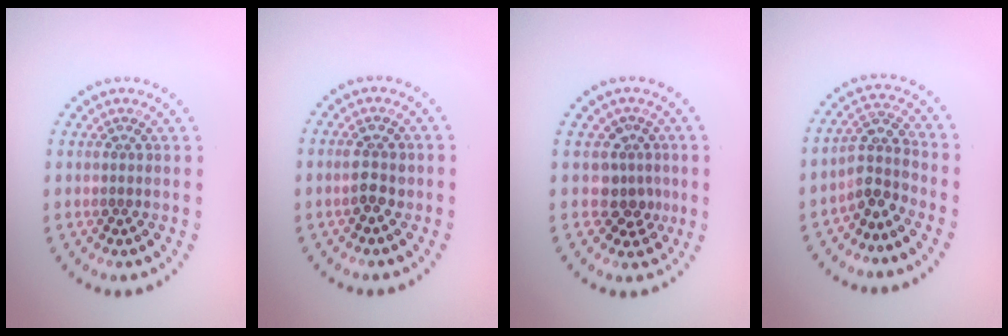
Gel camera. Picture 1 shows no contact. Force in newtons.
{"total": 2.1, "press": 2.1, "slide": 0.2}
{"total": 2.6, "press": 2.0, "slide": 1.7}
{"total": 2.8, "press": 2.1, "slide": 1.9}